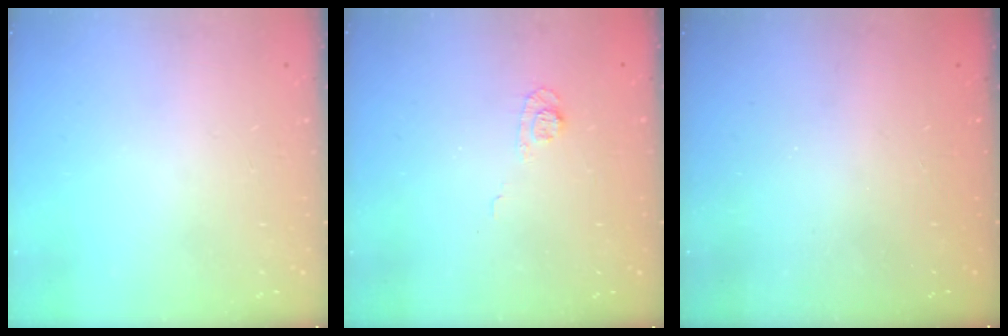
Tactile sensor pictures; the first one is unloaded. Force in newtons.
{"total": 5.5, "press": 5.4, "slide": 1.2}
{"total": 2.6, "press": 2.5, "slide": 0.8}